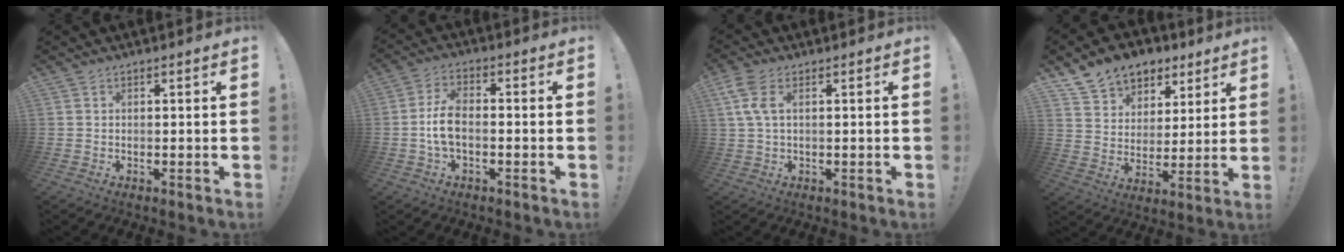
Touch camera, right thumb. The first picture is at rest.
{"total": 7.6, "force": [-1.3, 4.0, 6.3], "torque": [-0.136, 0.005, -0.019]}
{"total": 6.8, "force": [2.1, 3.1, 5.7], "torque": [-0.126, 0.004, 0.043]}
{"total": 11.9, "force": [8.2, 8.1, 3.0], "torque": [-0.048, -0.059, 0.157]}